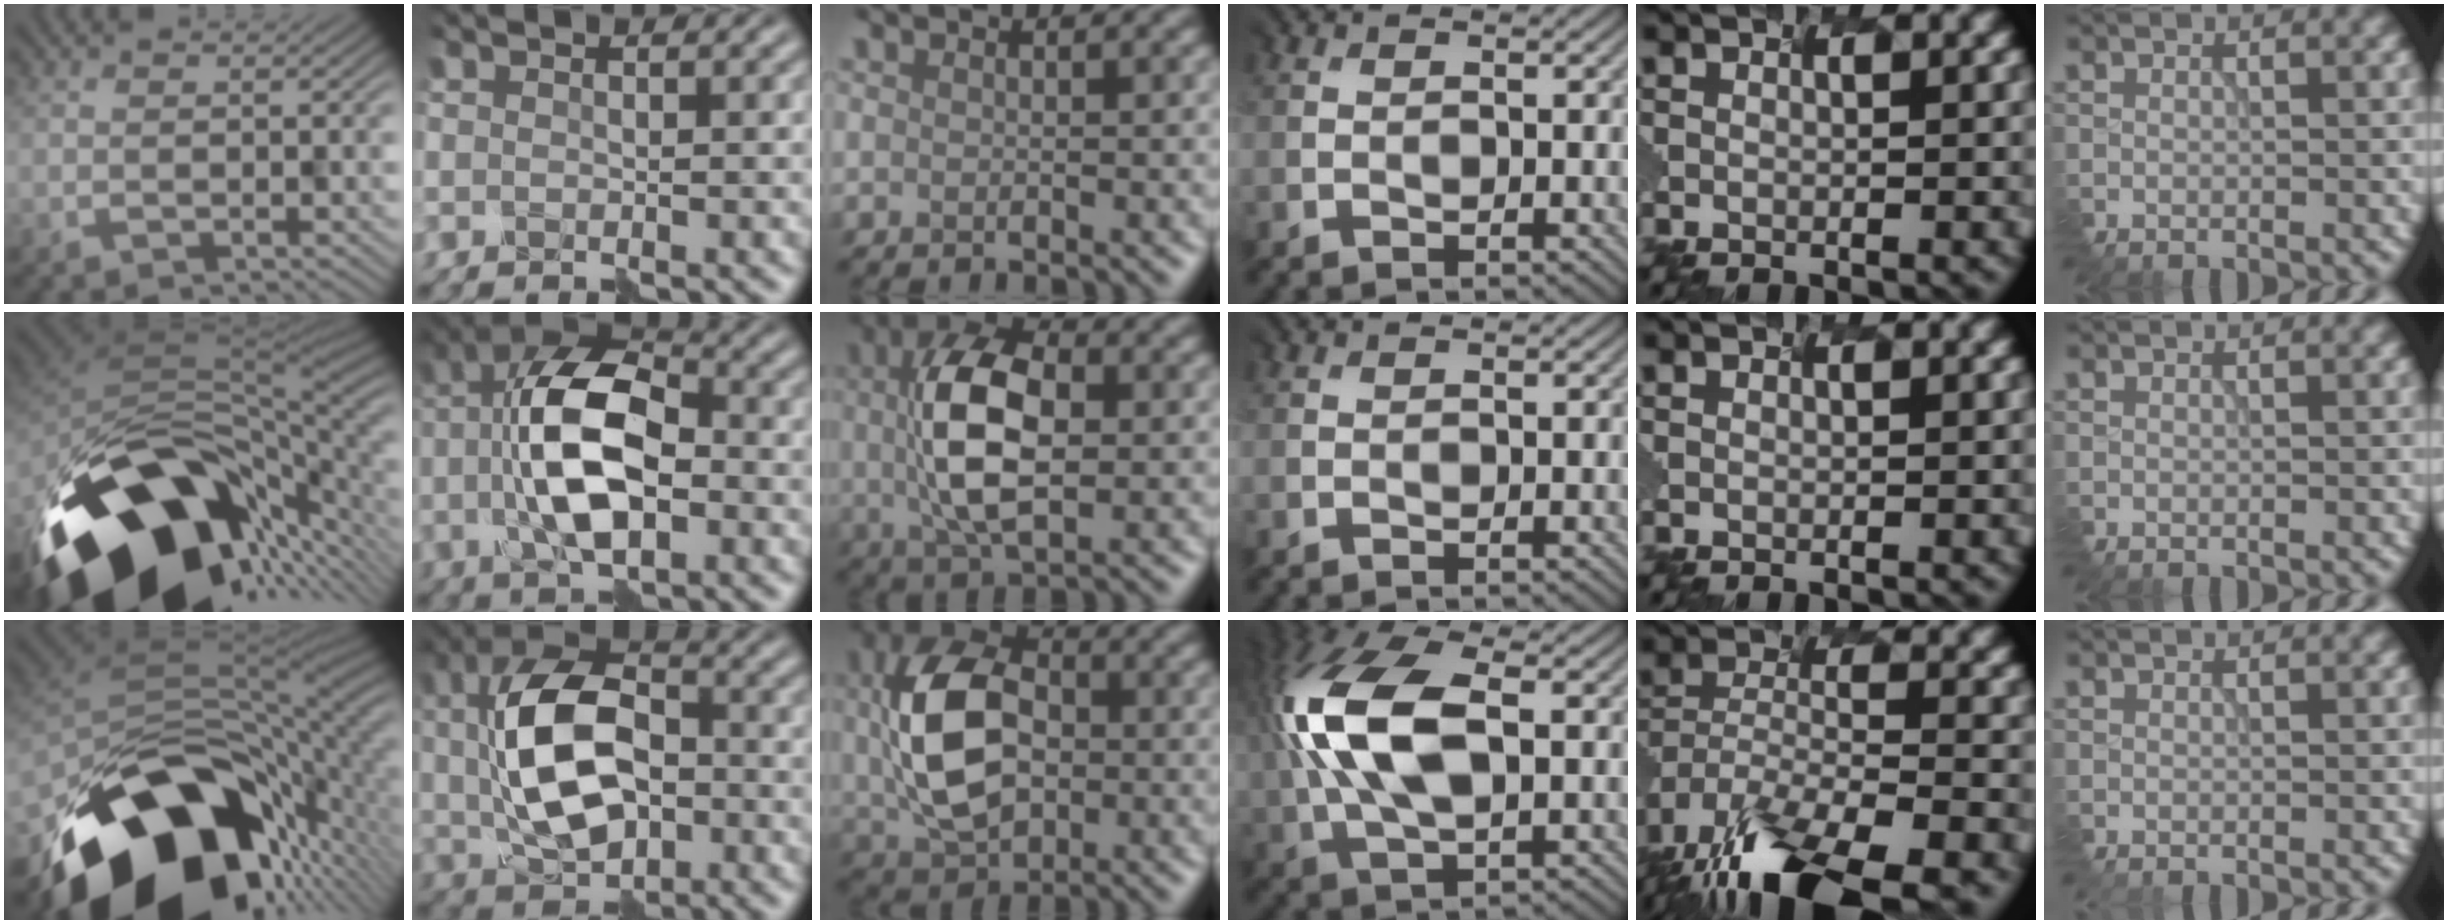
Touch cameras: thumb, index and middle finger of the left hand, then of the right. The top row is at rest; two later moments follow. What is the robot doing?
{"motion": "assemble", "object": "markers"}